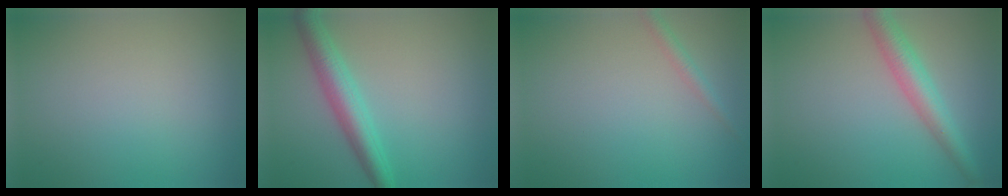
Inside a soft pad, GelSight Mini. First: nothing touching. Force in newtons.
{"total": 4.2, "press": 4.2, "slide": 0.1}
{"total": 1.3, "press": 1.3, "slide": 0.1}
{"total": 3.8, "press": 3.8, "slide": 0.1}